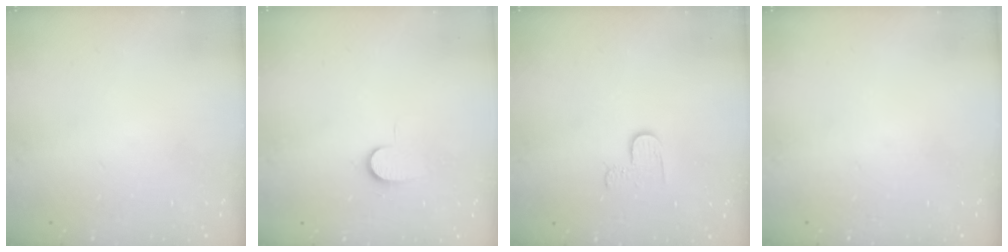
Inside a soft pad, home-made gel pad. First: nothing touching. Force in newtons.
{"total": 6.4, "press": 6.3, "slide": 0.7}
{"total": 2.9, "press": 2.9, "slide": 0.3}
{"total": 0.0}